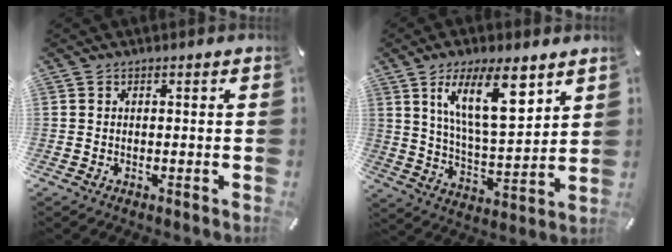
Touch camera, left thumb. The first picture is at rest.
{"total": 16.7, "force": [9.2, 6.0, 12.5], "torque": [-0.219, -0.037, 0.151]}